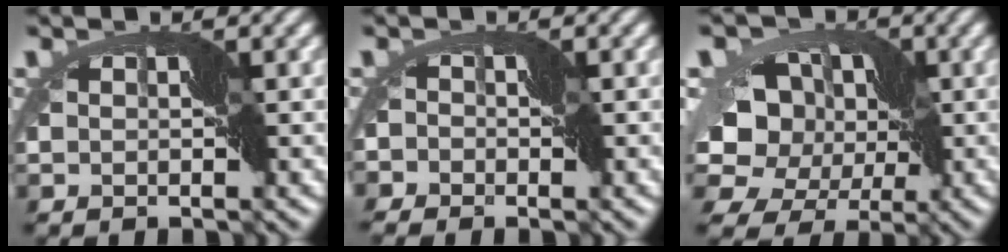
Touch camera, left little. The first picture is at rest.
{"total": 3.3, "force": [-2.5, 2.2, 0.2], "torque": [0.013, 0.004, -0.043]}
{"total": 10.9, "force": [-0.2, 9.0, 6.1], "torque": [-0.076, 0.008, -0.029]}